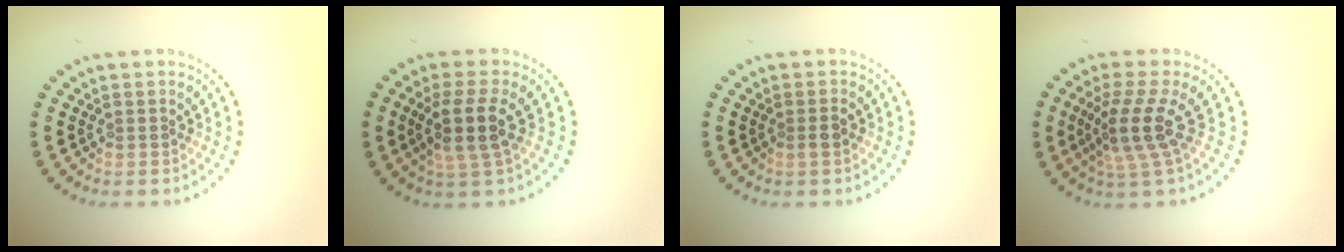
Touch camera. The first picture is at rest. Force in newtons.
{"total": 3.7, "press": 3.0, "slide": 2.1}
{"total": 1.0, "press": 0.8, "slide": 0.5}
{"total": 4.0, "press": 2.9, "slide": 2.7}